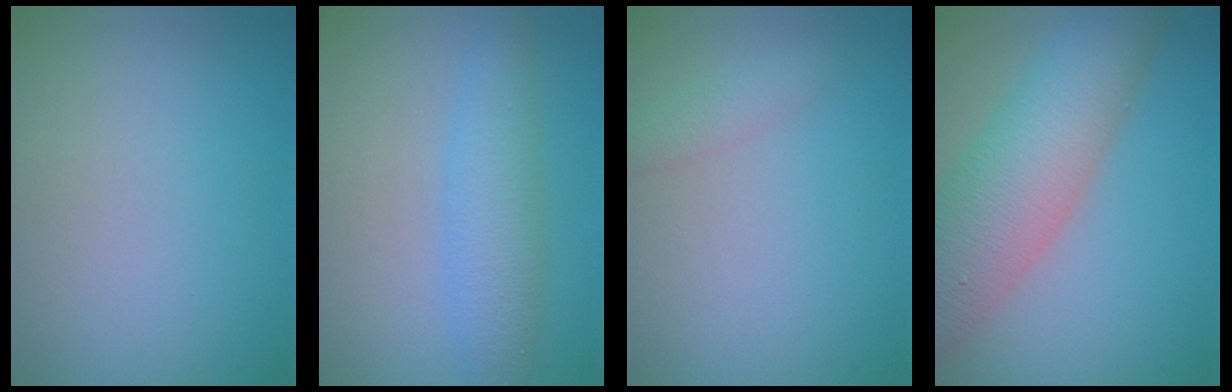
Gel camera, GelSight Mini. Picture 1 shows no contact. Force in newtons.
{"total": 3.7, "press": 3.7, "slide": 0.1}
{"total": 1.3, "press": 1.3, "slide": 0.0}
{"total": 8.1, "press": 8.1, "slide": 0.3}